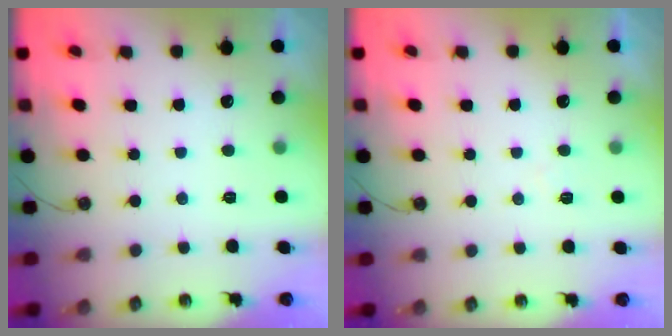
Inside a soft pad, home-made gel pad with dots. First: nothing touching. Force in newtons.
{"total": 4.3, "press": 4.3, "slide": 0.8}